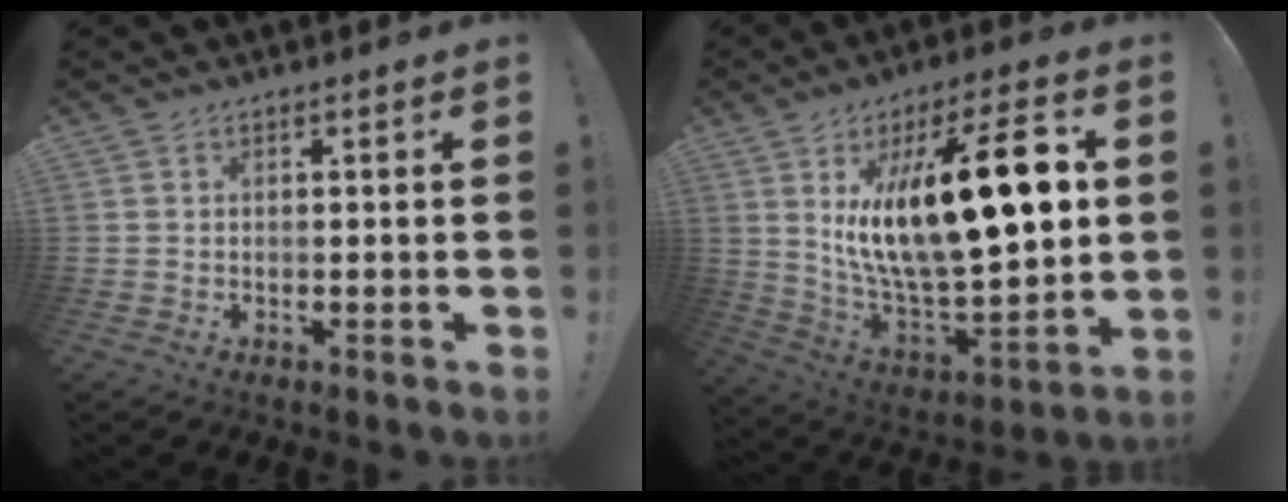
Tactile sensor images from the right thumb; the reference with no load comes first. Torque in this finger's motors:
{"motor_torque": [1.72, 3.29, 1.34, 1.07, 0.22]}